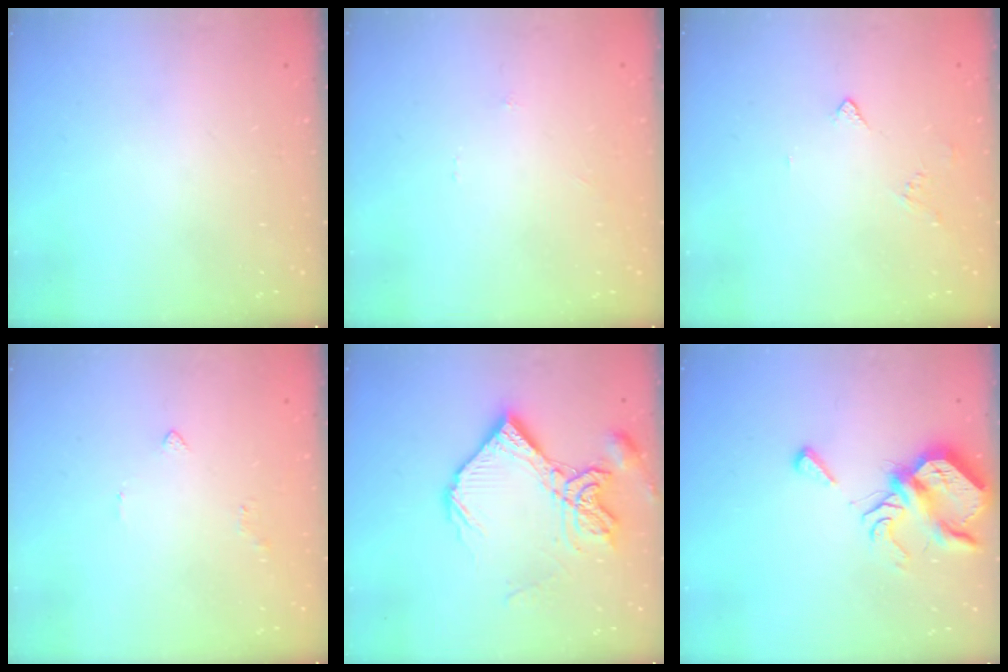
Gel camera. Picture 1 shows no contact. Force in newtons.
{"total": 0.0}
{"total": 3.9, "press": 3.8, "slide": 0.7}
{"total": 2.2, "press": 2.1, "slide": 0.5}
{"total": 15.6, "press": 15.5, "slide": 1.8}
{"total": 6.9, "press": 6.8, "slide": 1.0}